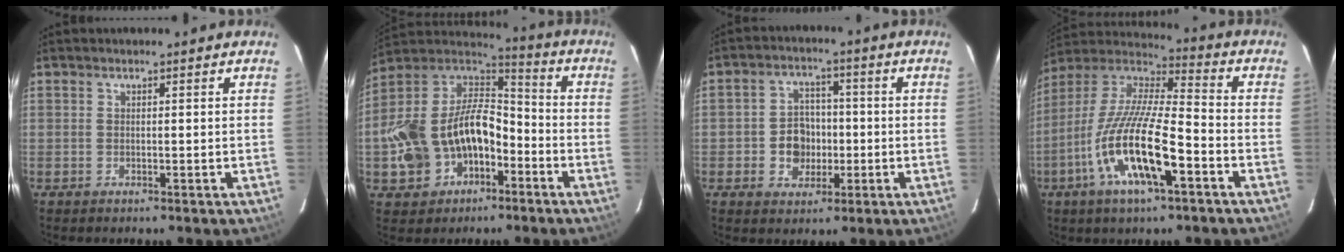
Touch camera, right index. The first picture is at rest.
{"total": 19.9, "force": [-6.9, 14.1, 12.3], "torque": [-0.291, 0.024, -0.100]}
{"total": 7.1, "force": [-1.7, 6.1, 3.1], "torque": [-0.073, 0.019, -0.022]}
{"total": 18.6, "force": [-7.5, 4.6, 16.3], "torque": [-0.321, -0.021, -0.149]}